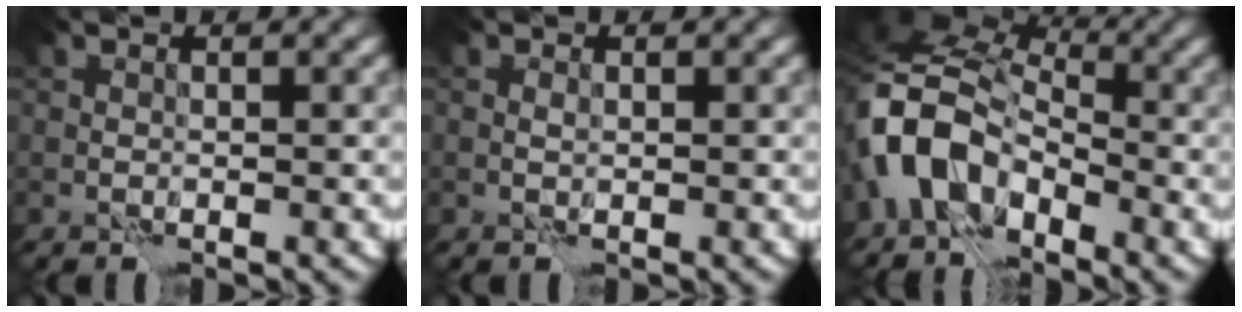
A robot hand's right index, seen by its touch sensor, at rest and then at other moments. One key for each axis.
{"total": 0.5, "fx": 0.1, "fy": 0.3, "fz": 0.4, "tx": -0.010, "ty": 0.001, "tz": 0.001}
{"total": 8.4, "fx": -2.9, "fy": 5.9, "fz": 5.2, "tx": -0.099, "ty": 0.010, "tz": -0.073}